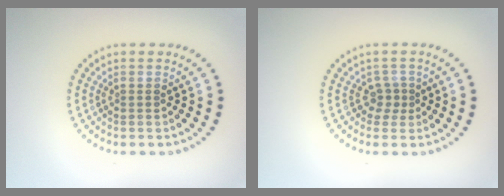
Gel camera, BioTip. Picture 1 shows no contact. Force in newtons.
{"total": 1.4, "press": 1.0, "slide": 0.9}